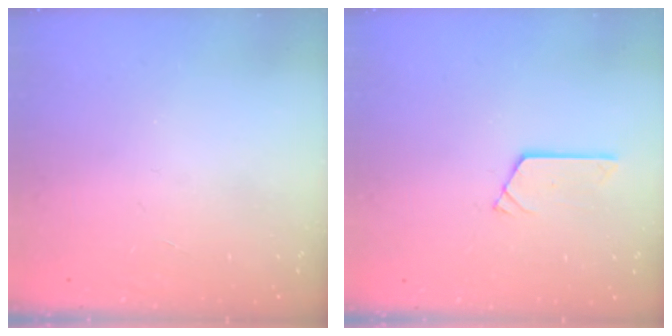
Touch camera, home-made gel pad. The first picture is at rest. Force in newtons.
{"total": 2.4, "press": 2.4, "slide": 0.1}